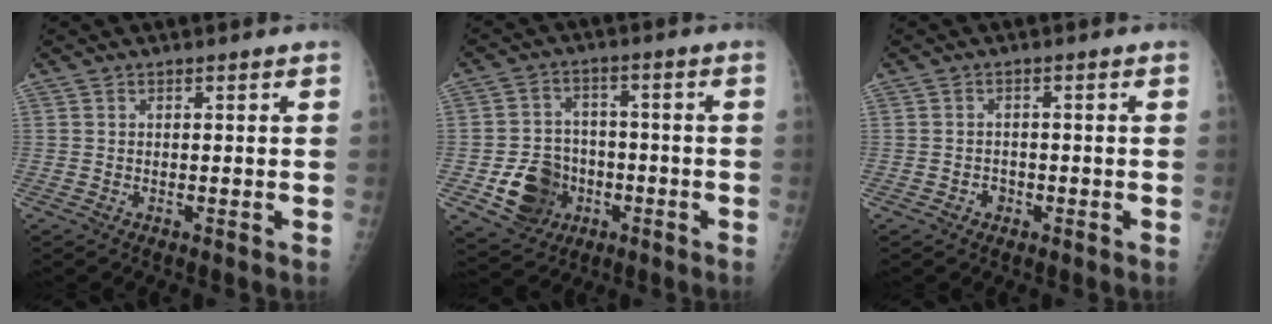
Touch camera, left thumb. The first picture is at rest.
{"total": 11.0, "force": [-3.8, 9.2, 4.6], "torque": [-0.045, 0.020, -0.056]}
{"total": 1.9, "force": [-1.0, 1.6, 0.3], "torque": [0.006, 0.010, -0.017]}